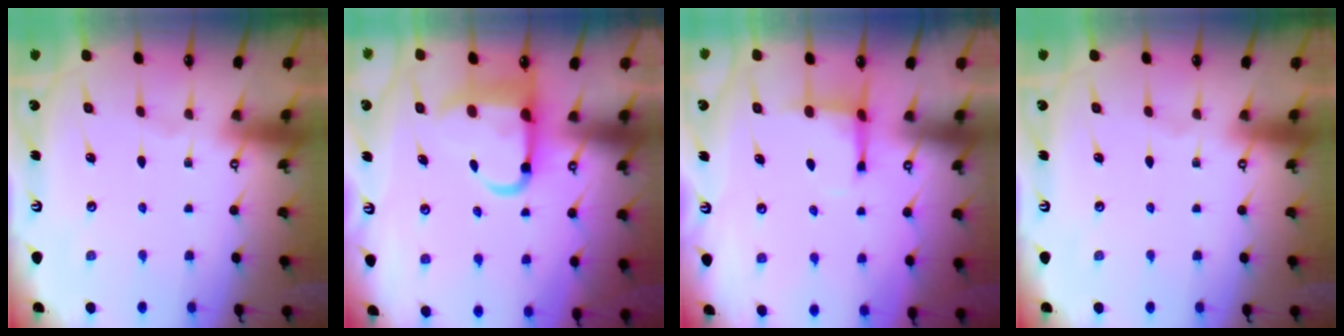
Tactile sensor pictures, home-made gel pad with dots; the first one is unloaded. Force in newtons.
{"total": 8.1, "press": 7.9, "slide": 1.6}
{"total": 4.6, "press": 4.5, "slide": 0.9}
{"total": 0.0}